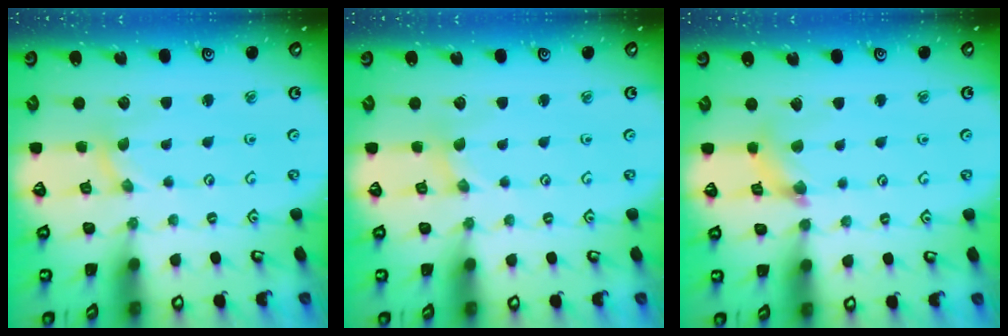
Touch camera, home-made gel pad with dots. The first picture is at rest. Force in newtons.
{"total": 0.0}
{"total": 5.0, "press": 5.0, "slide": 0.5}